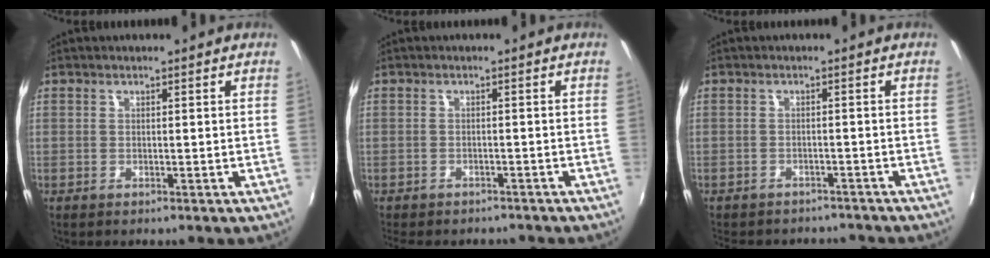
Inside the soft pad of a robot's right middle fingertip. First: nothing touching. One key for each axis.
{"total": 5.9, "fx": -5.1, "fy": 2.1, "fz": 2.1, "tx": -0.054, "ty": -0.015, "tz": -0.072}
{"total": 8.7, "fx": -7.6, "fy": 3.1, "fz": 2.7, "tx": -0.066, "ty": -0.012, "tz": -0.104}